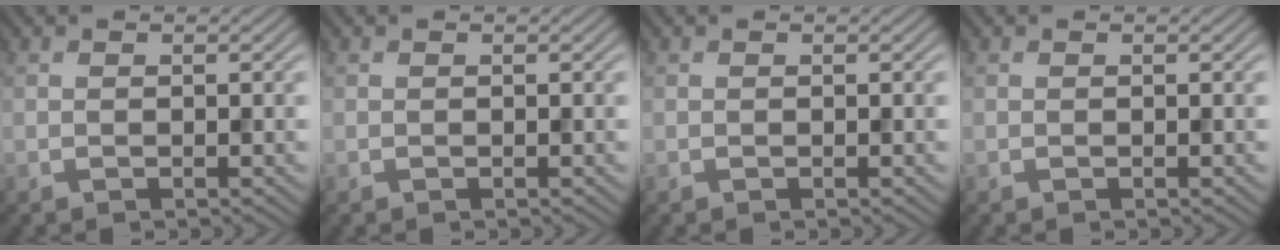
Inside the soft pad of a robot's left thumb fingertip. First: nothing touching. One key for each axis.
{"total": 0.0}
{"total": 0.0}
{"total": 0.0}